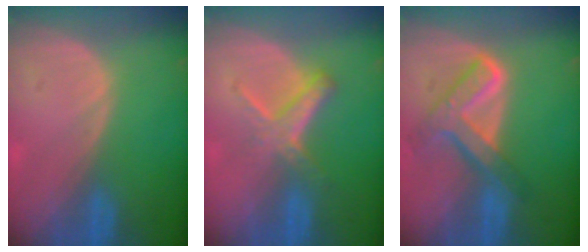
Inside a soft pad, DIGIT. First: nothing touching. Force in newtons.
{"total": 5.8, "press": 5.1, "slide": 2.9}
{"total": 7.9, "press": 6.7, "slide": 4.1}